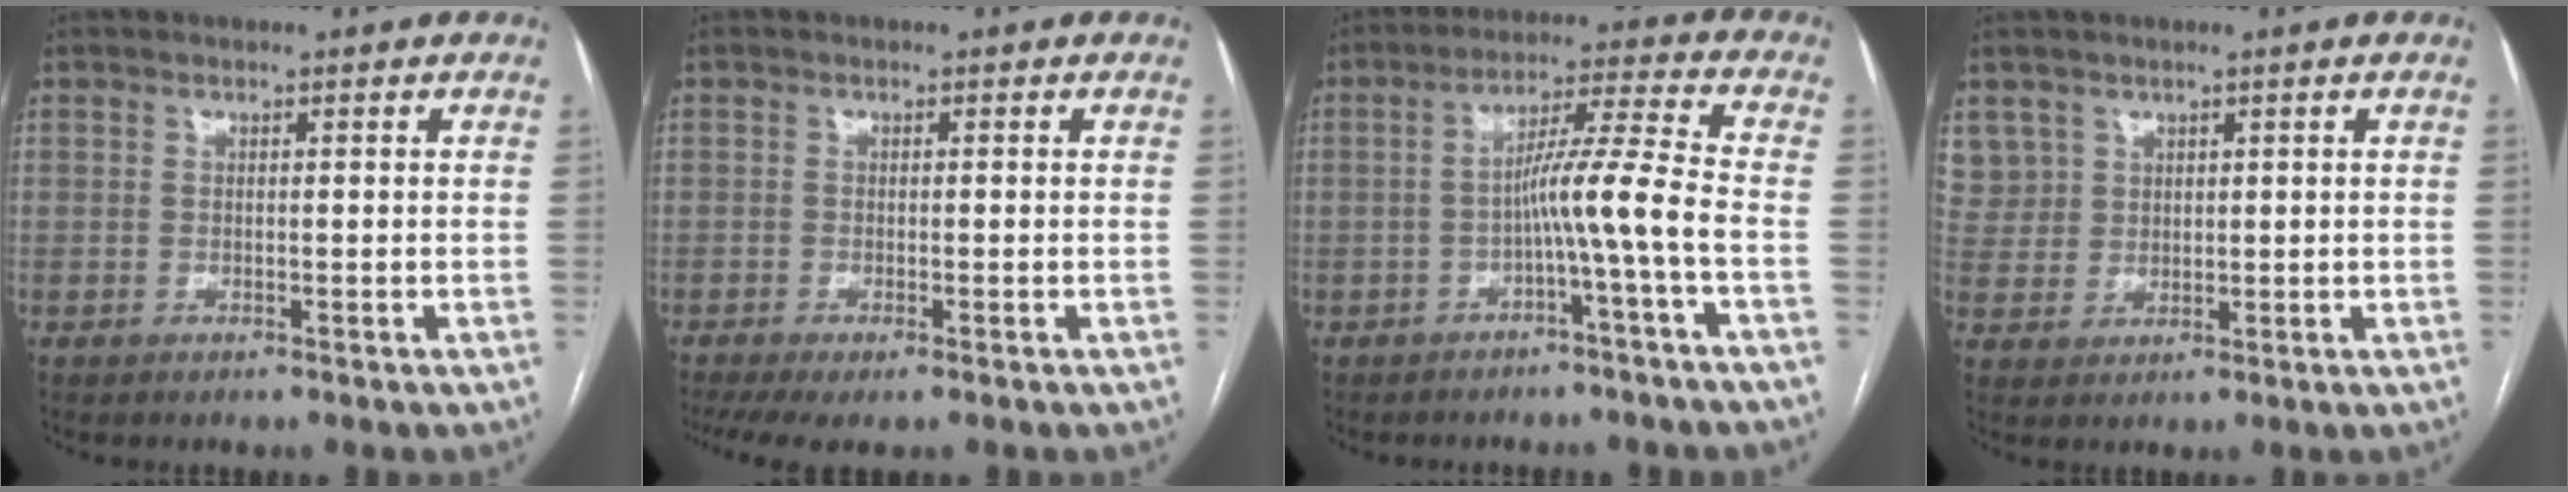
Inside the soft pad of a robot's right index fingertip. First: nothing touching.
{"total": 5.1, "force": [-3.4, 1.0, 3.6], "torque": [-0.060, -0.014, -0.059]}
{"total": 7.8, "force": [-2.5, -1.7, 7.2], "torque": [-0.119, 0.021, -0.043]}
{"total": 5.6, "force": [3.2, 4.6, -0.1], "torque": [0.013, 0.009, 0.069]}